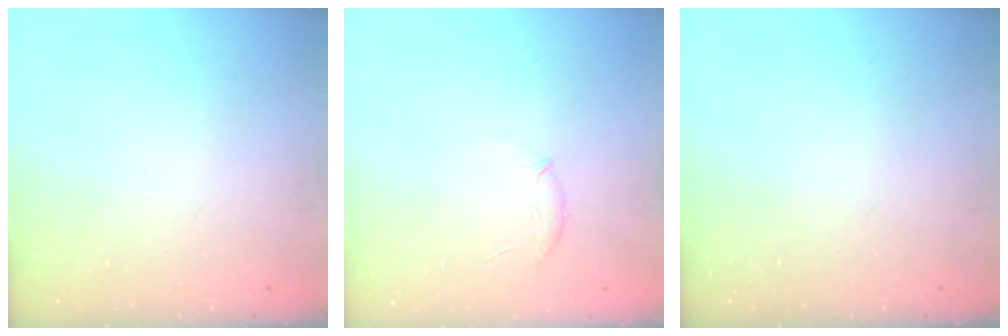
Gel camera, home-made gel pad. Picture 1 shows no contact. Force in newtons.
{"total": 6.1, "press": 5.9, "slide": 1.4}
{"total": 0.0}